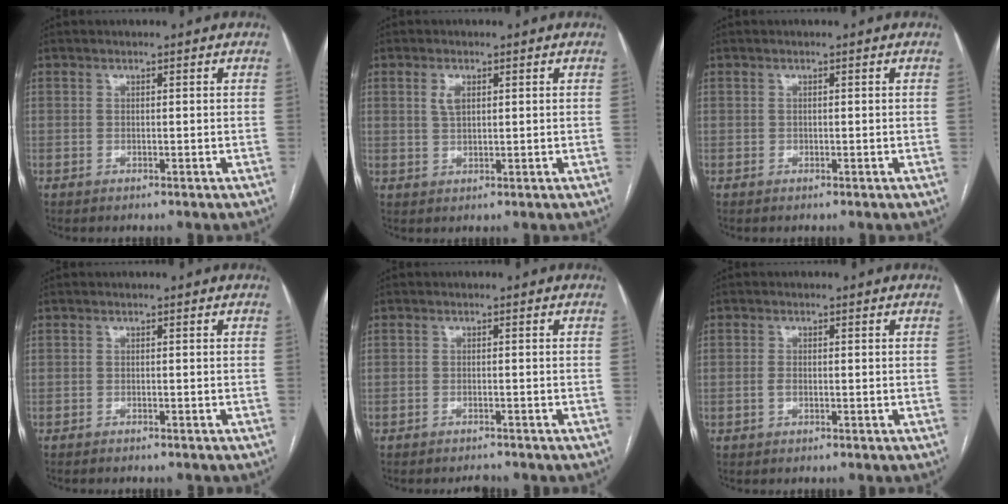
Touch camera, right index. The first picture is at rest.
{"total": 2.5, "force": [0.9, 1.1, 2.0], "torque": [-0.041, 0.003, 0.020]}
{"total": 0.0}
{"total": 3.4, "force": [-3.0, 0.8, 1.3], "torque": [-0.017, -0.005, -0.036]}
{"total": 1.9, "force": [-1.8, 0.5, 0.2], "torque": [-0.005, -0.004, -0.023]}
{"total": 1.3, "force": [-0.3, 0.8, 1.0], "torque": [-0.021, 0.002, -0.005]}